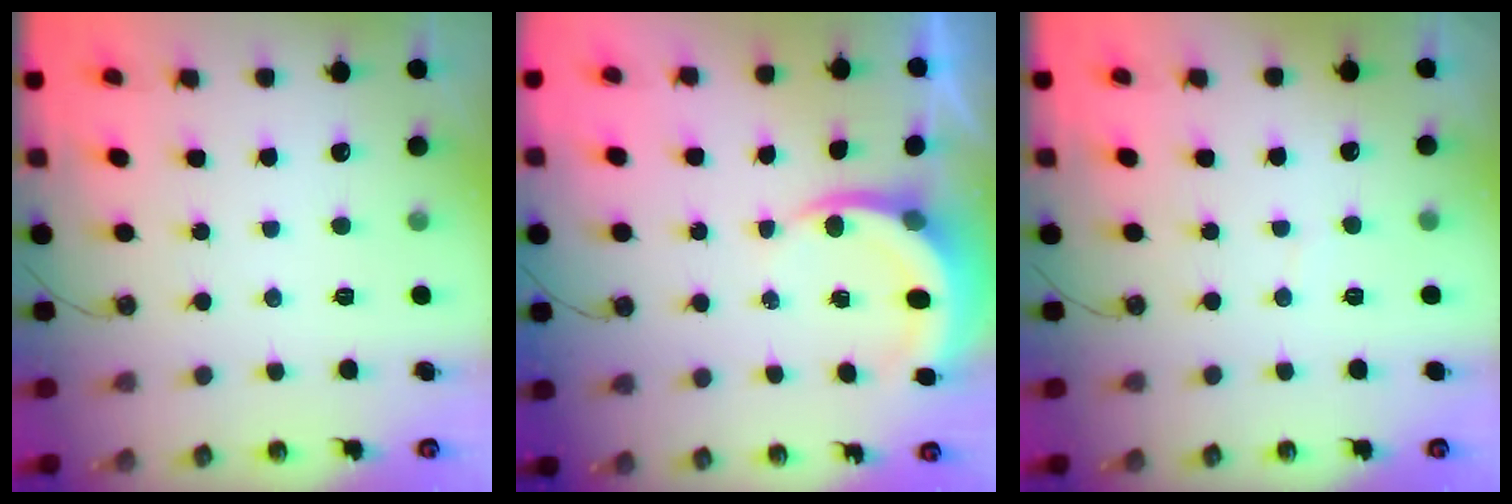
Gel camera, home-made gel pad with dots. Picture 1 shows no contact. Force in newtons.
{"total": 5.2, "press": 5.2, "slide": 0.6}
{"total": 1.6, "press": 1.5, "slide": 0.1}